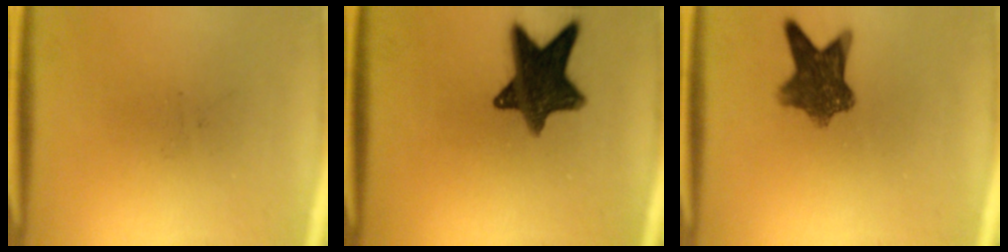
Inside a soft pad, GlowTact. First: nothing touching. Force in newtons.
{"total": 12.7}
{"total": 8.1}